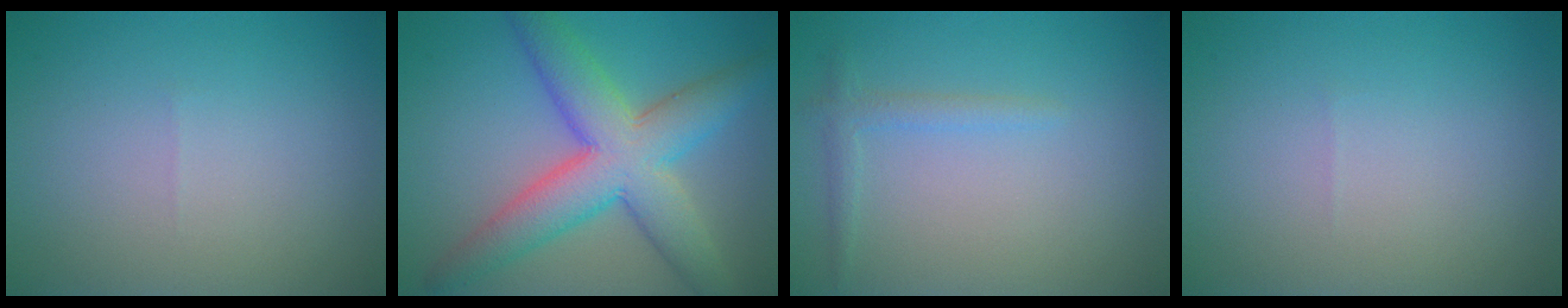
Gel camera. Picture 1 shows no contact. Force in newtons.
{"total": 8.5, "press": 8.5, "slide": 0.3}
{"total": 1.4, "press": 1.4, "slide": 0.1}
{"total": 0.0}